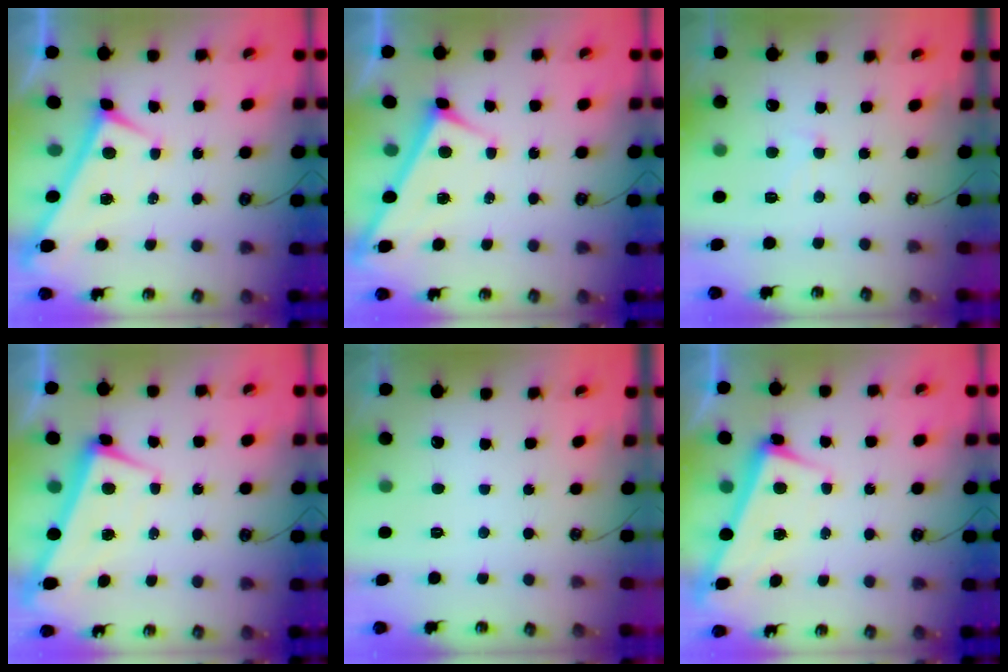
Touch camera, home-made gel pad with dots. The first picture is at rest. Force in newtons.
{"total": 3.1, "press": 3.1, "slide": 0.3}
{"total": 0.8, "press": 0.4, "slide": 0.7}
{"total": 1.5, "press": 0.5, "slide": 1.4}
{"total": 0.0}
{"total": 2.6, "press": 2.5, "slide": 0.7}